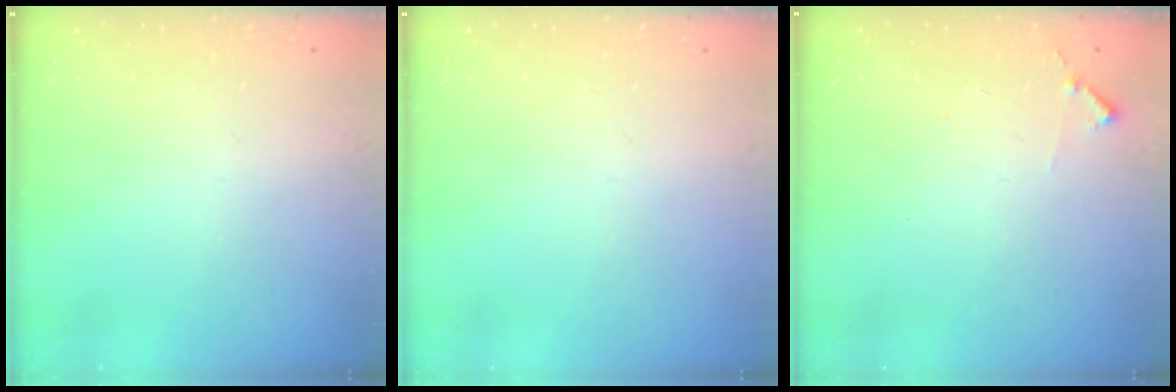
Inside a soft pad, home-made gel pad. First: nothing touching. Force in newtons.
{"total": 0.0}
{"total": 6.8, "press": 6.8, "slide": 0.6}